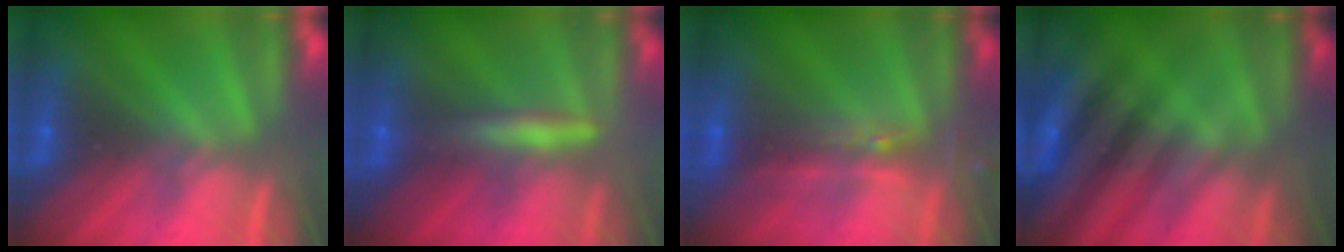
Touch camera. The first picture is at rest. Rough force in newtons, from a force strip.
{"total": 2.5}
{"total": 2.4}
{"total": 2.6}